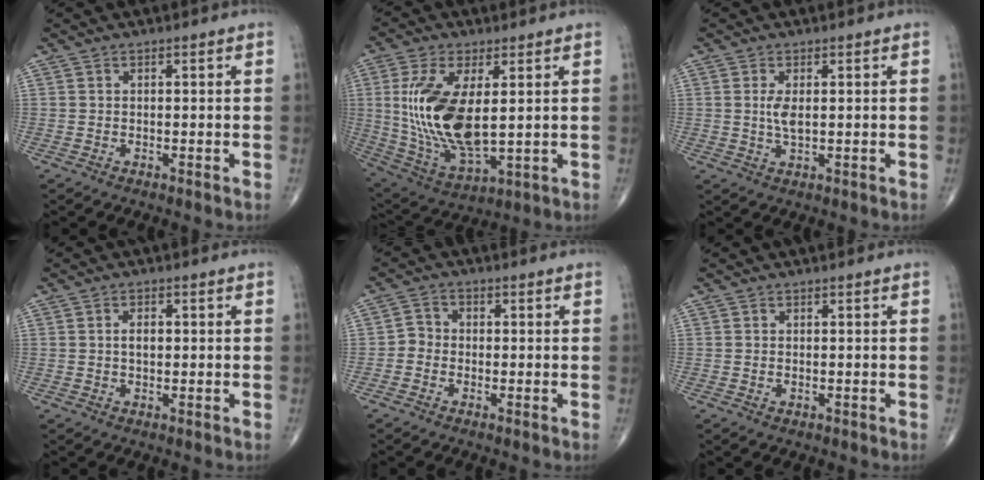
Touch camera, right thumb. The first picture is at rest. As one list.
[{"total": 17.7, "force": [2.1, 8.0, 15.7], "torque": [-0.319, -0.021, 0.055]}, {"total": 5.0, "force": [0.6, 2.0, 4.5], "torque": [-0.095, -0.010, 0.017]}, {"total": 2.6, "force": [0.2, 1.5, 2.1], "torque": [-0.034, 0.002, 0.003]}, {"total": 3.0, "force": [-0.9, 2.6, 1.2], "torque": [-0.006, 0.012, -0.029]}, {"total": 0.8, "force": [-0.2, 0.5, 0.6], "torque": [-0.012, 0.001, -0.001]}]